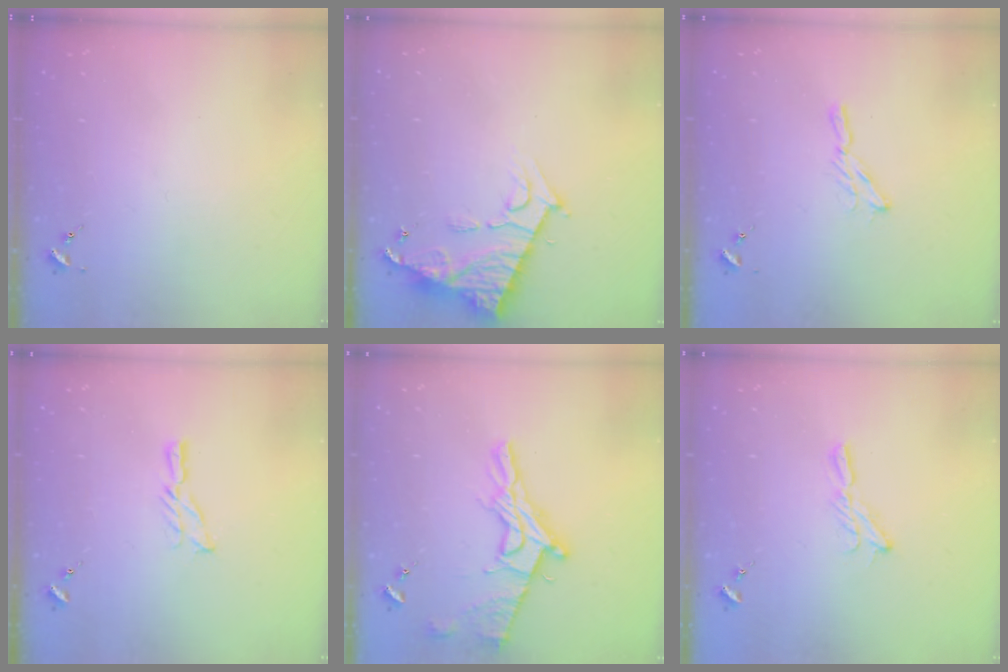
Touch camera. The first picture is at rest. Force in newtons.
{"total": 11.7, "press": 11.6, "slide": 0.8}
{"total": 5.3, "press": 5.3, "slide": 0.5}
{"total": 5.8, "press": 5.8, "slide": 0.5}
{"total": 15.6, "press": 15.5, "slide": 1.6}
{"total": 6.4, "press": 6.4, "slide": 0.4}